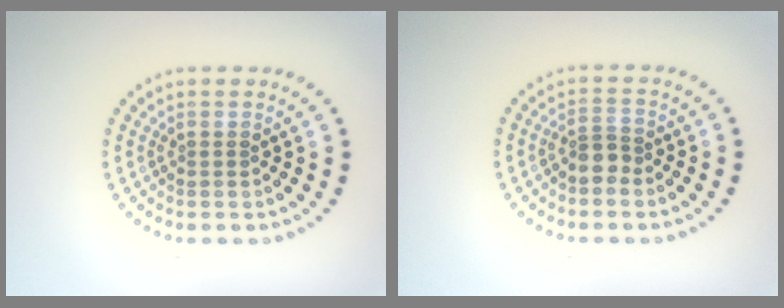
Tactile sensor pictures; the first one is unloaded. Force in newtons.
{"total": 1.9, "press": 1.6, "slide": 1.0}